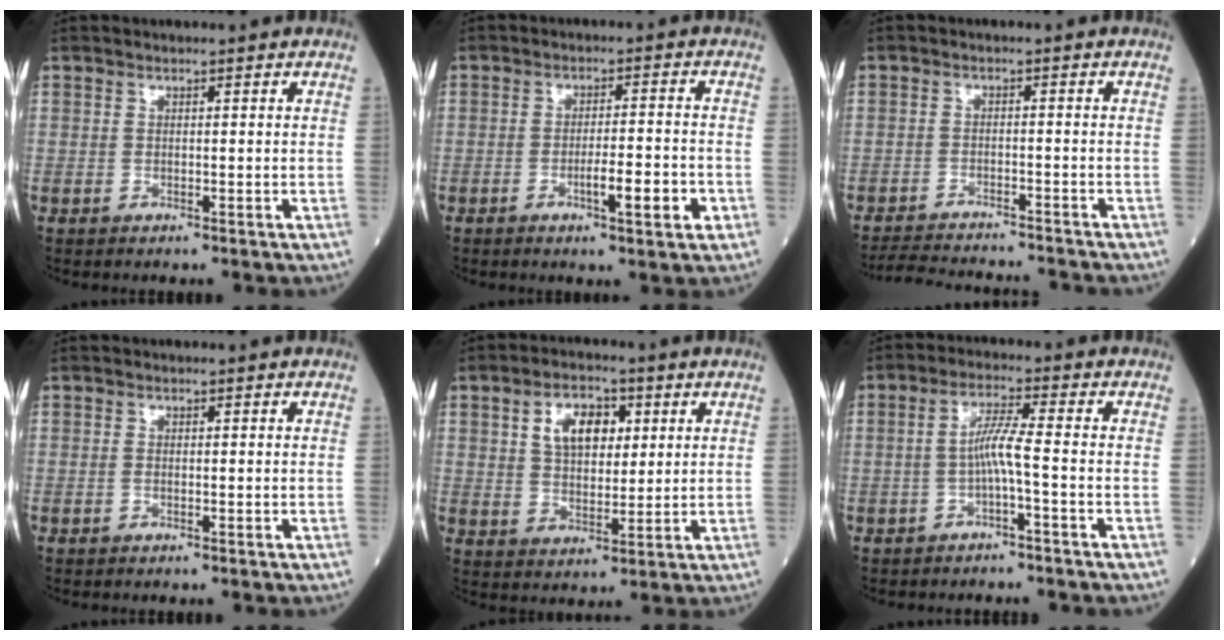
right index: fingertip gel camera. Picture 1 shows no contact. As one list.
[{"total": 5.8, "force": [-2.1, 0.6, 5.3], "torque": [-0.082, -0.001, -0.028]}, {"total": 10.6, "force": [-10.2, 1.2, 2.8], "torque": [-0.048, -0.001, -0.145]}, {"total": 0.0}, {"total": 7.6, "force": [2.8, 4.3, 5.7], "torque": [-0.103, 0.014, 0.054]}, {"total": 4.3, "force": [-1.1, -0.4, 4.1], "torque": [-0.081, 0.011, -0.017]}]